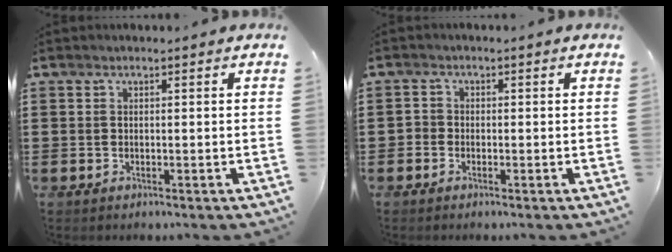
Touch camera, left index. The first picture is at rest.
{"total": 1.1, "force": [-0.6, 0.9, 0.3], "torque": [-0.009, 0.003, -0.013]}